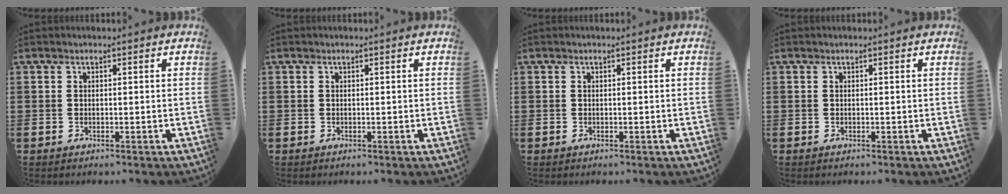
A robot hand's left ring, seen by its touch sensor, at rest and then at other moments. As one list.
[{"total": 0.0}, {"total": 0.0}, {"total": 0.0}]